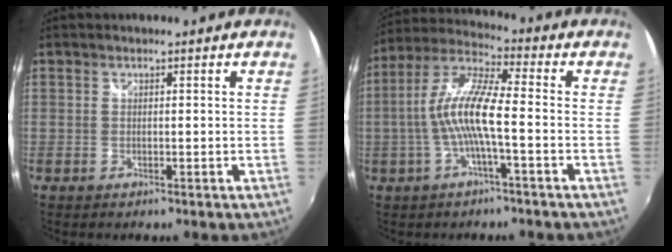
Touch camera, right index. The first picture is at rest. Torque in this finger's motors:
{"motor_torque": [1.19, -0.55, 0.93, 0.21]}